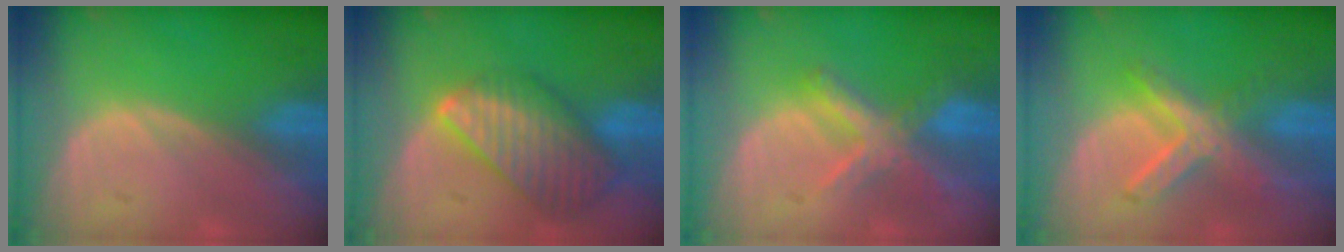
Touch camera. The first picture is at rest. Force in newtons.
{"total": 9.5, "press": 8.3, "slide": 4.6}
{"total": 7.1, "press": 6.0, "slide": 3.8}
{"total": 6.9, "press": 6.2, "slide": 3.1}